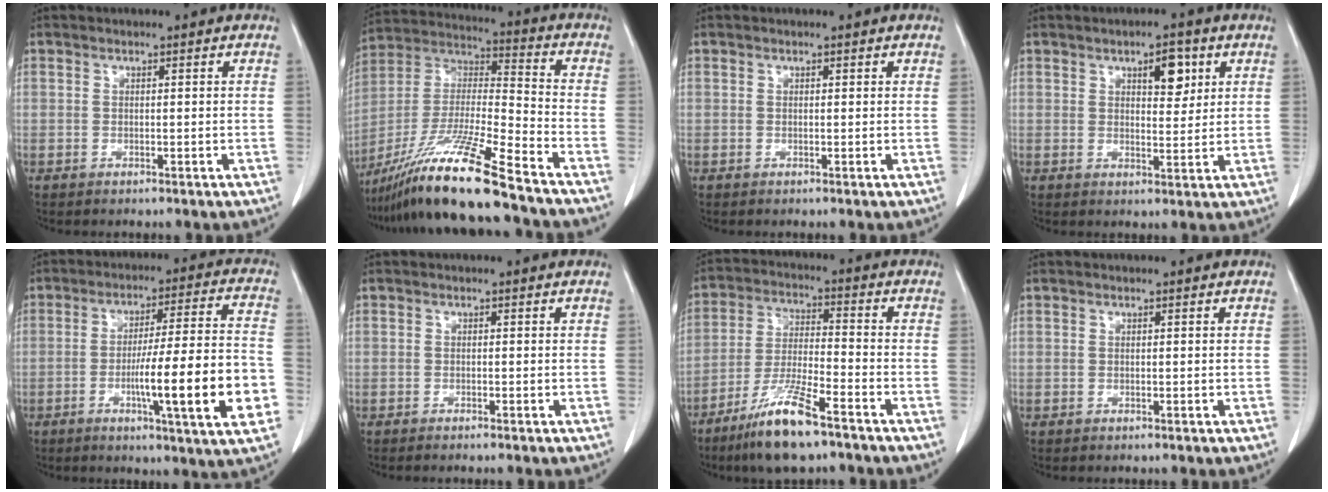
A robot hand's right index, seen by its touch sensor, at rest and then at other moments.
{"total": 18.5, "force": [-14.1, -0.8, 11.9], "torque": [-0.258, -0.032, -0.266]}
{"total": 0.0}
{"total": 4.9, "force": [2.3, 2.0, 3.8], "torque": [-0.055, -0.001, 0.034]}
{"total": 17.5, "force": [-4.8, 0.4, 16.8], "torque": [-0.224, 0.001, -0.069]}
{"total": 1.3, "force": [-1.1, -0.2, 0.7], "torque": [-0.010, 0.001, -0.015]}
{"total": 11.4, "force": [-7.8, 1.3, 8.2], "torque": [-0.169, -0.028, -0.146]}
{"total": 0.0}